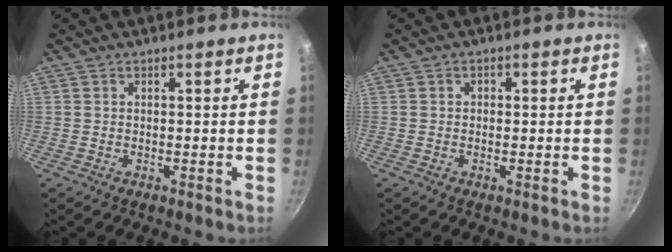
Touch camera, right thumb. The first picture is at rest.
{"total": 0.9, "force": [0.0, 0.9, 0.3], "torque": [-0.001, 0.003, -0.001]}